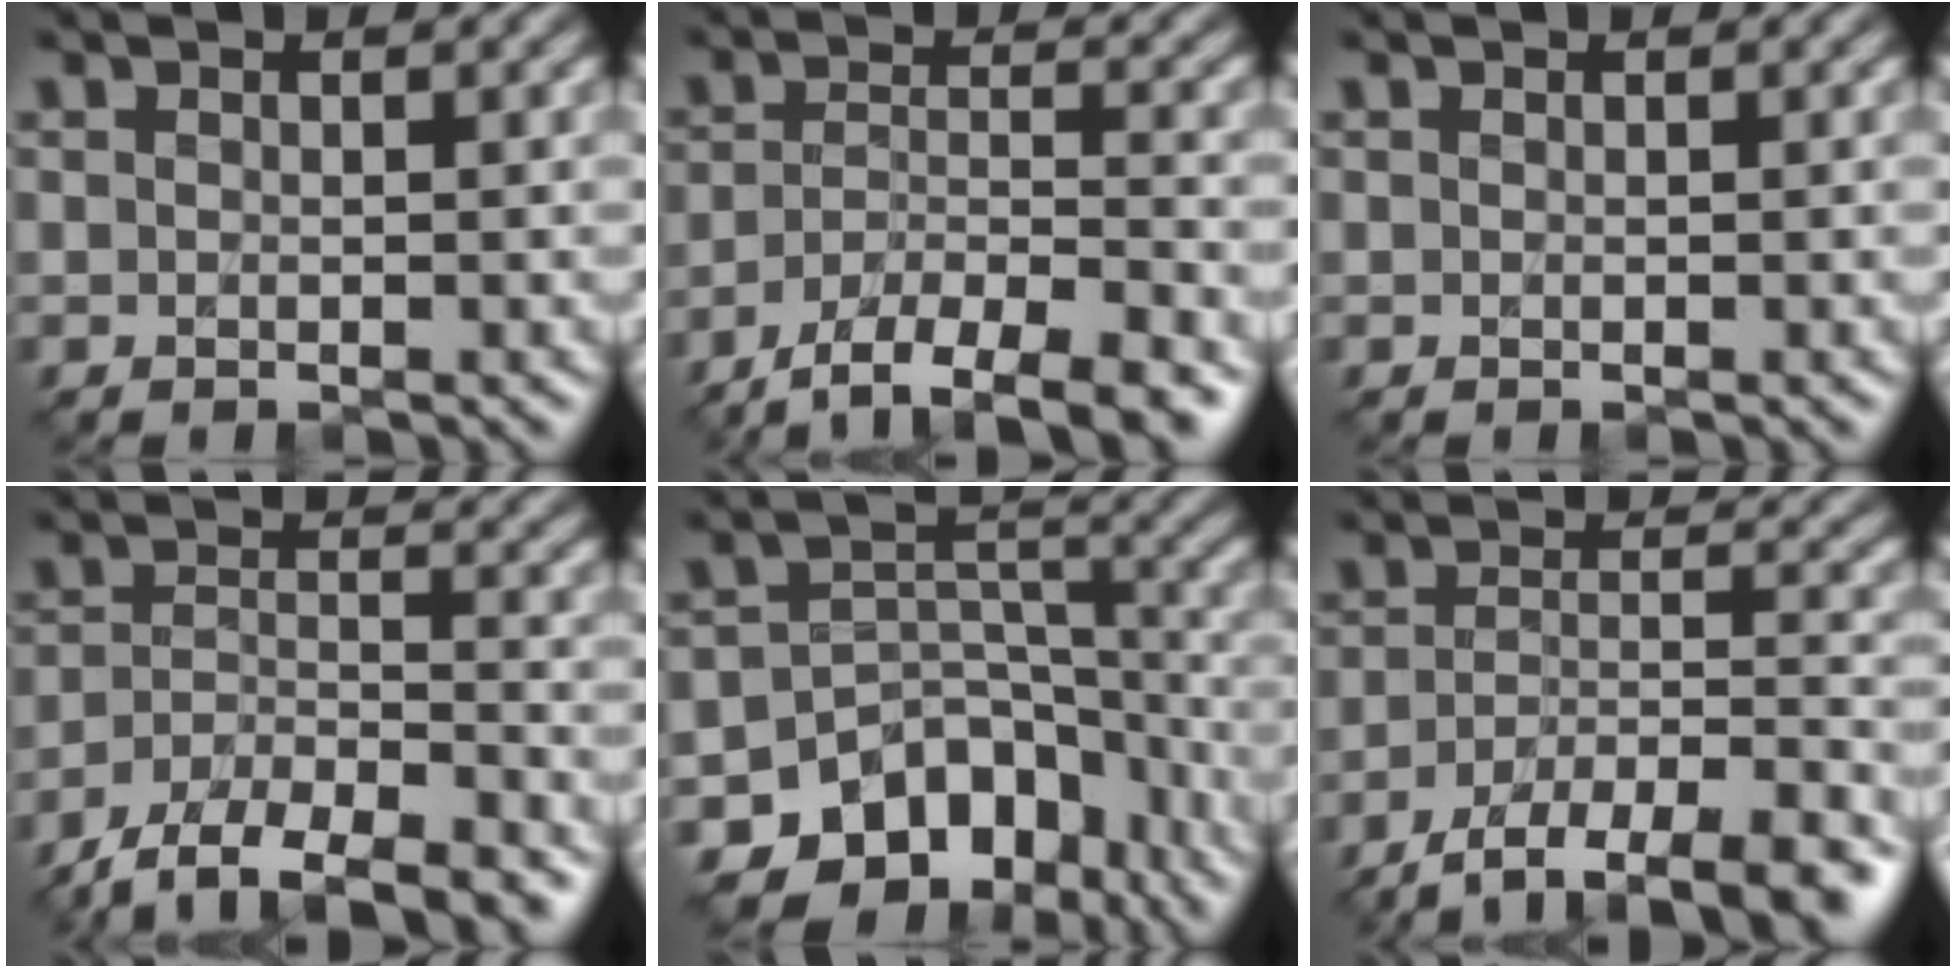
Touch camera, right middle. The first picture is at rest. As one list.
[{"total": 8.2, "force": [-6.2, 2.2, 5.0], "torque": [-0.078, -0.011, -0.100]}, {"total": 0.0}, {"total": 8.7, "force": [-7.3, 2.4, 4.2], "torque": [-0.066, -0.017, -0.121]}, {"total": 10.3, "force": [-7.2, 6.4, 3.6], "torque": [-0.038, -0.007, -0.106]}, {"total": 9.3, "force": [-6.7, 2.7, 5.8], "torque": [-0.094, -0.007, -0.109]}]